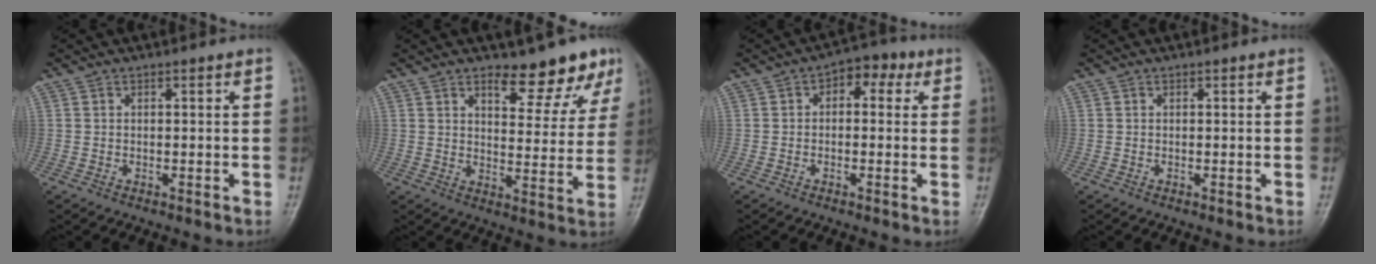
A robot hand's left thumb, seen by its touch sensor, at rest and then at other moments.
{"total": 9.9, "force": [7.4, 3.9, 5.4], "torque": [-0.034, -0.053, 0.102]}
{"total": 5.7, "force": [1.7, 3.5, 4.1], "torque": [-0.025, 0.018, 0.009]}
{"total": 0.0}